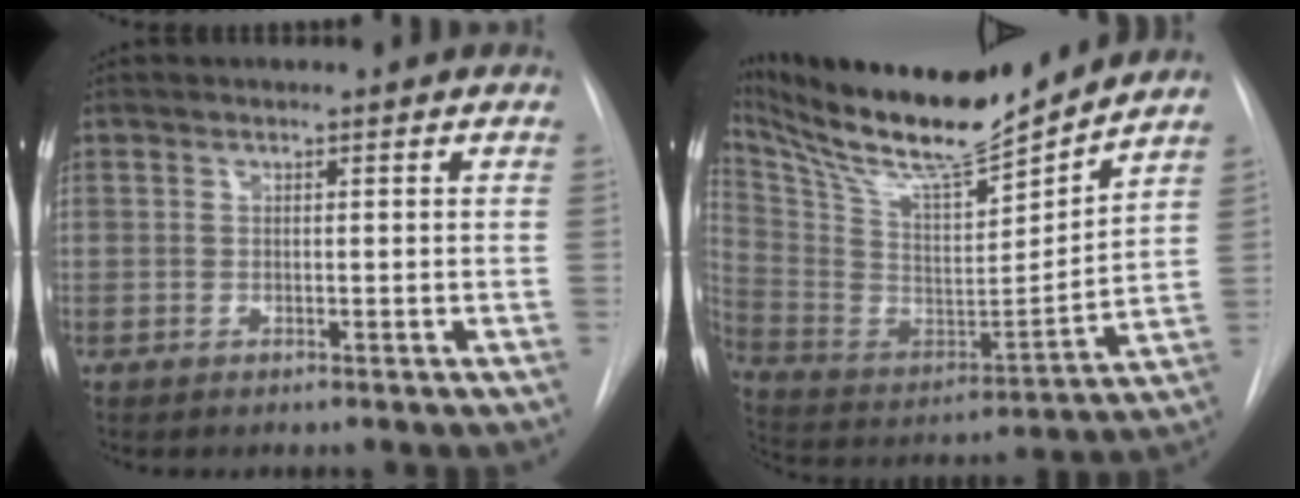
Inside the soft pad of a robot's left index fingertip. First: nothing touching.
{"total": 22.0, "force": [19.5, 2.9, 9.8], "torque": [-0.202, -0.019, 0.332]}